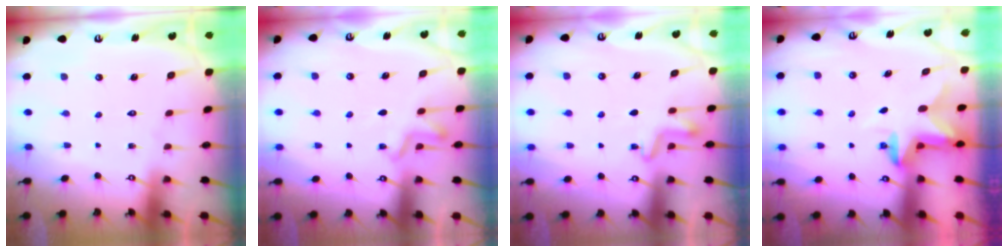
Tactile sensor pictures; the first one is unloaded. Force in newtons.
{"total": 4.6, "press": 4.3, "slide": 1.4}
{"total": 3.2, "press": 3.2, "slide": 0.4}
{"total": 2.8, "press": 2.7, "slide": 0.5}